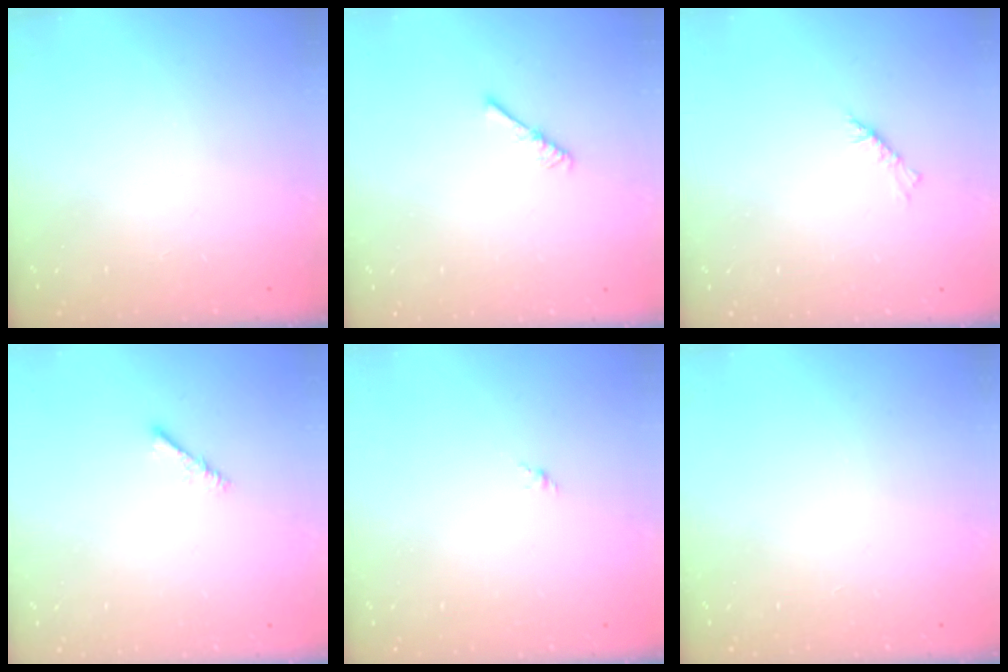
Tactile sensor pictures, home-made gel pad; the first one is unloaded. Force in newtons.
{"total": 2.7, "press": 2.6, "slide": 0.4}
{"total": 3.2, "press": 3.1, "slide": 0.7}
{"total": 2.3, "press": 2.3, "slide": 0.4}
{"total": 1.4, "press": 1.2, "slide": 0.6}
{"total": 0.0}